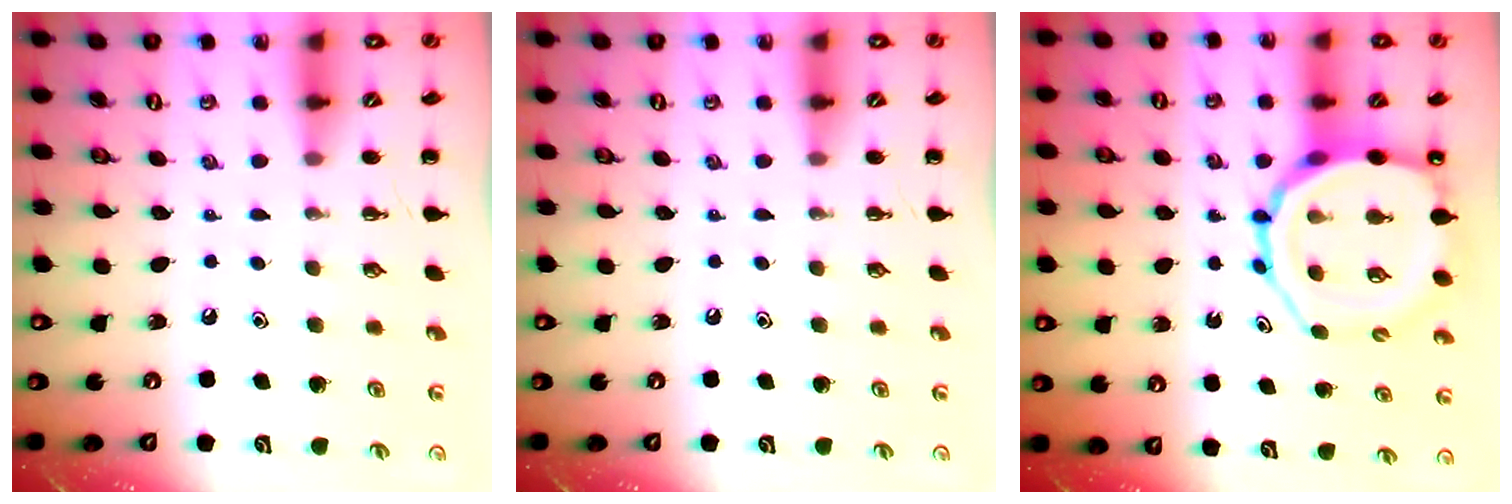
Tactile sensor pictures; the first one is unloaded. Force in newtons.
{"total": 0.0}
{"total": 14.2, "press": 13.9, "slide": 2.9}